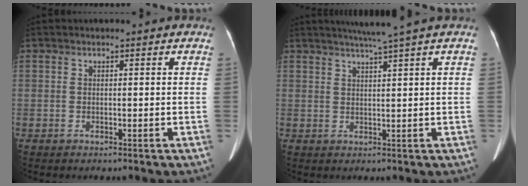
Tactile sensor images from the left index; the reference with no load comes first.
{"total": 4.6, "force": [3.6, -1.4, 2.6], "torque": [-0.042, 0.004, 0.061]}